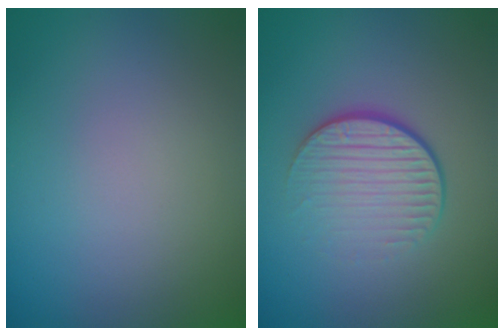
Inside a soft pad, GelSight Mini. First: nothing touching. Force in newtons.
{"total": 4.3, "press": 2.6, "slide": 3.4}